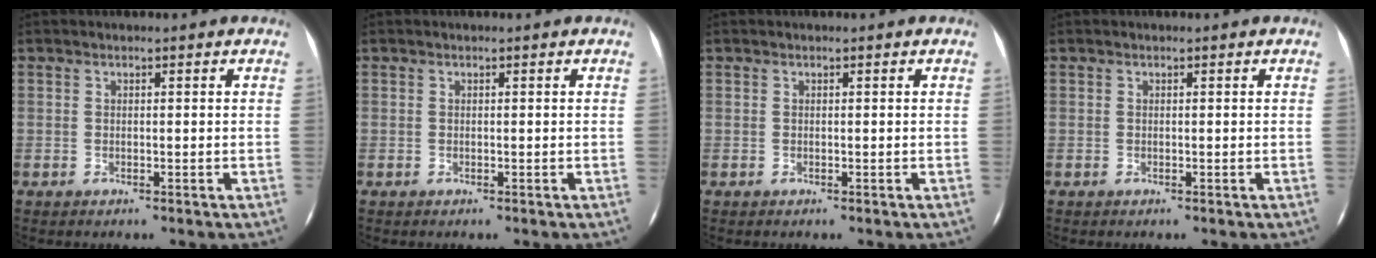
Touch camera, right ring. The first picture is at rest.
{"total": 0.0}
{"total": 0.0}
{"total": 0.0}